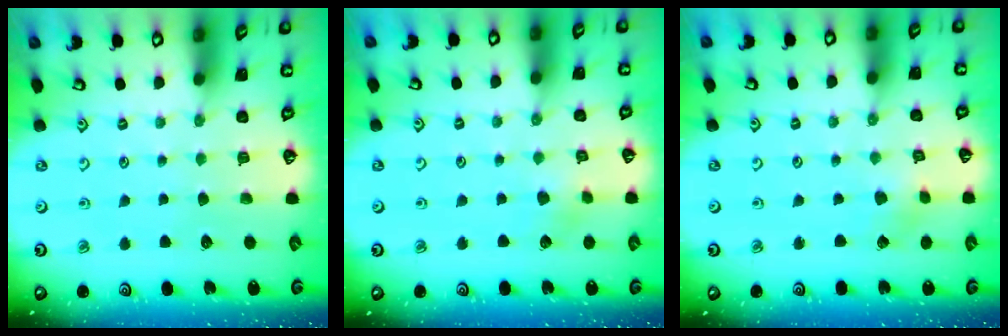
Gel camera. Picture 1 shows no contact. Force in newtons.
{"total": 3.5, "press": 3.5, "slide": 0.3}
{"total": 1.8, "press": 1.8, "slide": 0.1}